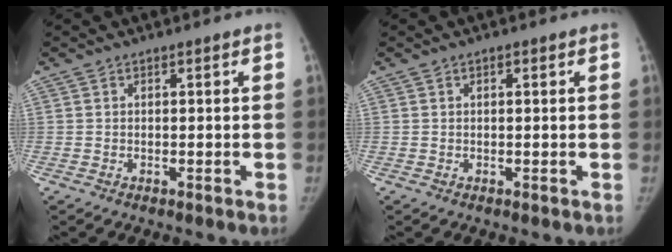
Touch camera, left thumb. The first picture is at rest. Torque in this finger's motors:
{"motor_torque": [-0.48, -0.29, -0.31, 0.61, -0.04]}